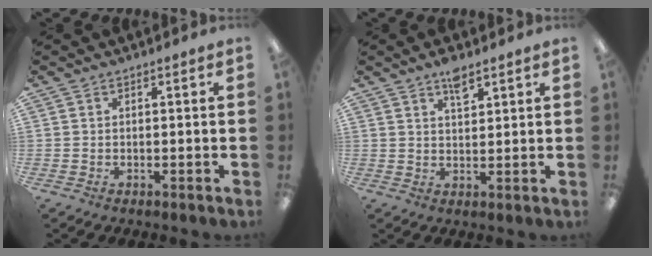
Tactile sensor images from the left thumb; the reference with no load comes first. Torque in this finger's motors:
{"motor_torque": [0.56, 0.15, 0.51, -0.23, 0.00]}